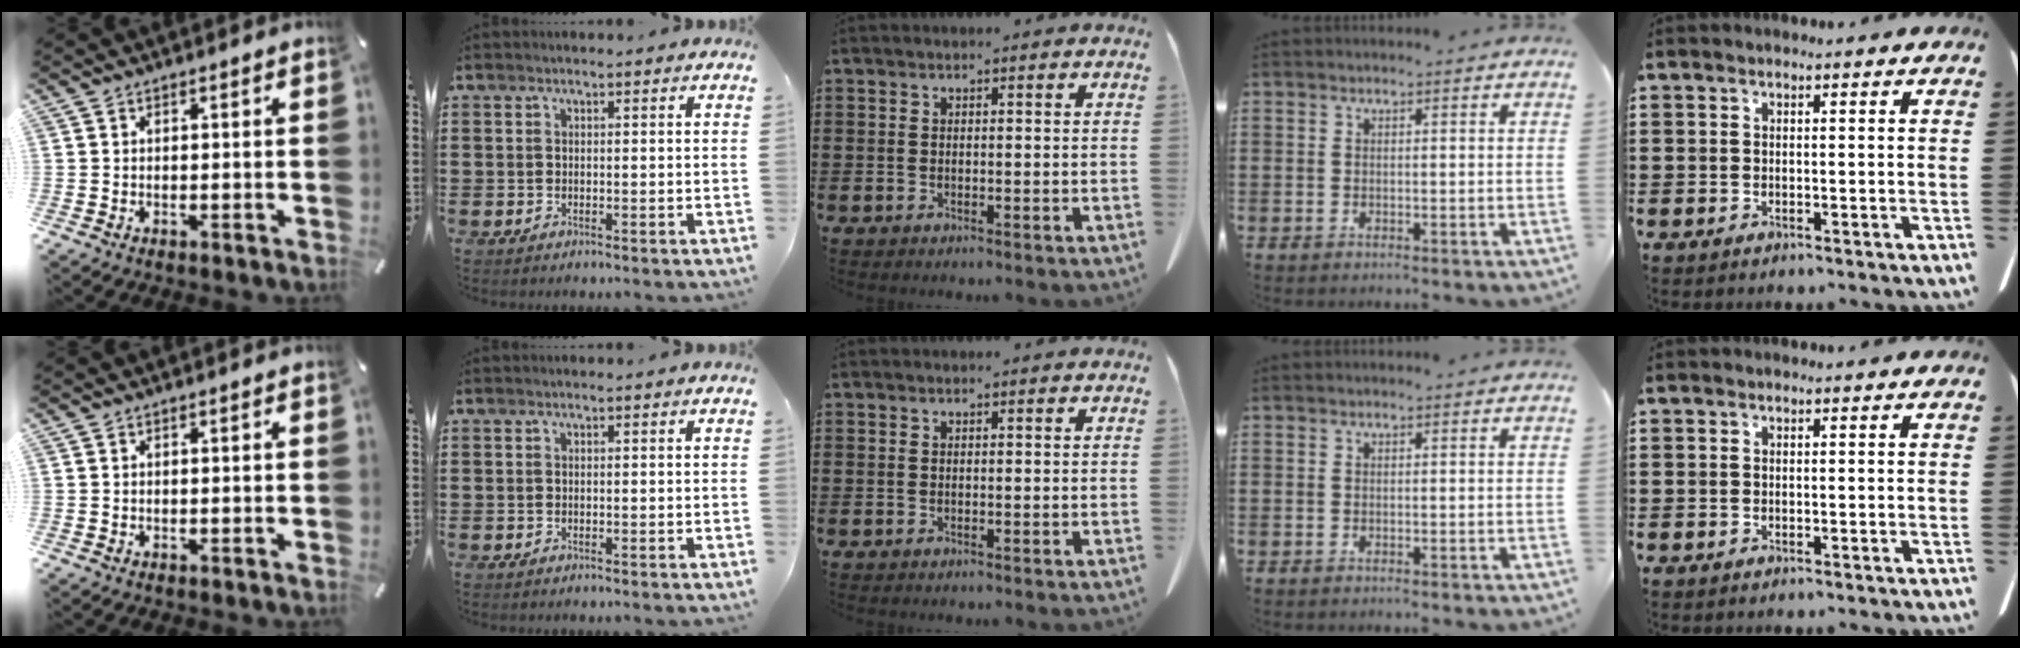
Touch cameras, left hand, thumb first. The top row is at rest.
{}